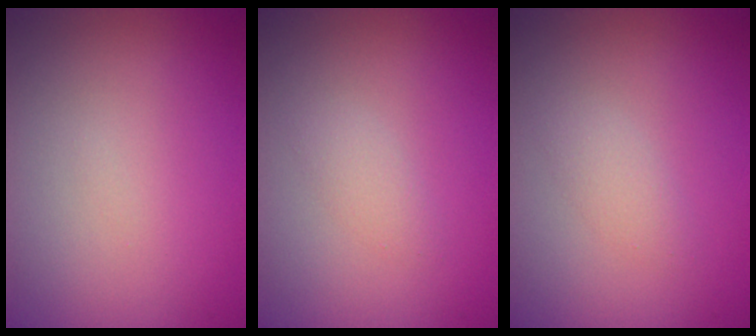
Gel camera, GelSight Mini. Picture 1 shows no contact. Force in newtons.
{"total": 1.1, "press": 1.1, "slide": 0.1}
{"total": 1.3, "press": 1.3, "slide": 0.1}